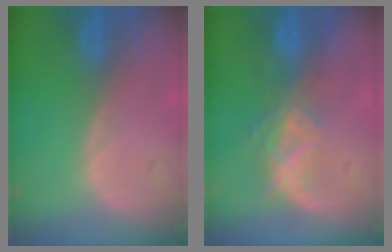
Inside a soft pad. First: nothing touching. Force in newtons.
{"total": 6.7, "press": 5.9, "slide": 3.2}